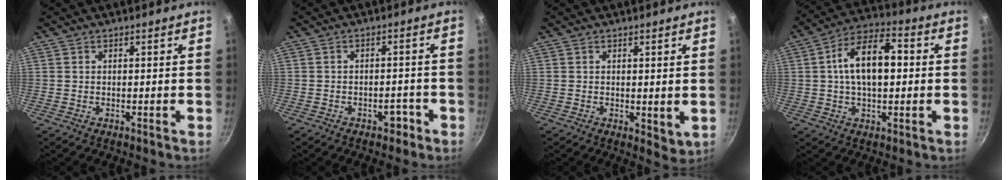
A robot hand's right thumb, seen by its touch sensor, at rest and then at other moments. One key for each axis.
{"total": 2.8, "fx": -1.8, "fy": 1.7, "fz": 1.2, "tx": -0.003, "ty": 0.019, "tz": -0.021}
{"total": 2.9, "fx": 0.2, "fy": 1.3, "fz": 2.6, "tx": -0.035, "ty": -0.012, "tz": 0.007}
{"total": 13.2, "fx": 1.3, "fy": 6.9, "fz": 11.2, "tx": -0.186, "ty": 0.026, "tz": 0.015}